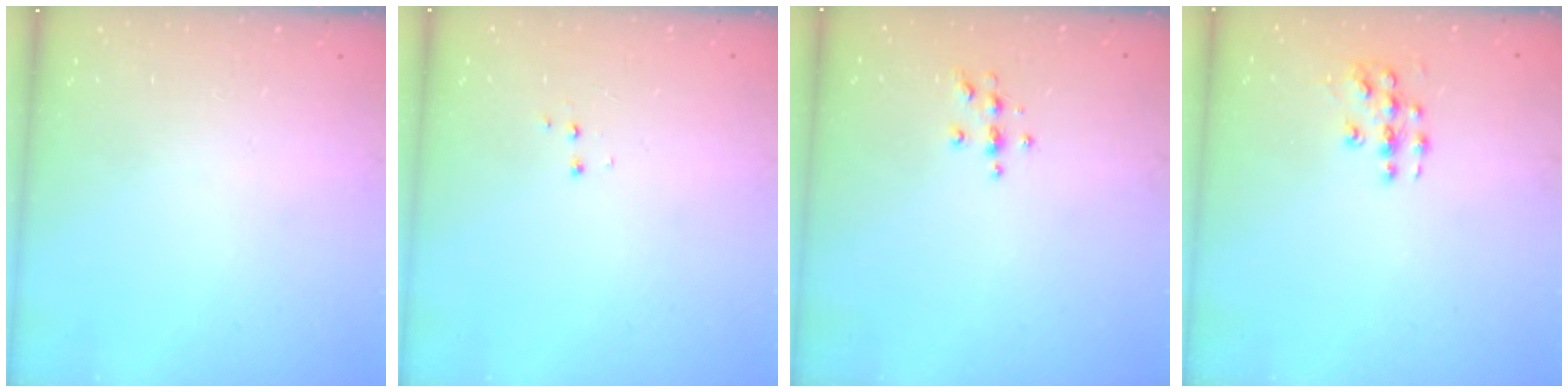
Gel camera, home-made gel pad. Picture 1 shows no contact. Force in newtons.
{"total": 3.5, "press": 3.4, "slide": 0.5}
{"total": 4.8, "press": 4.8, "slide": 0.6}
{"total": 6.1, "press": 6.1, "slide": 0.4}